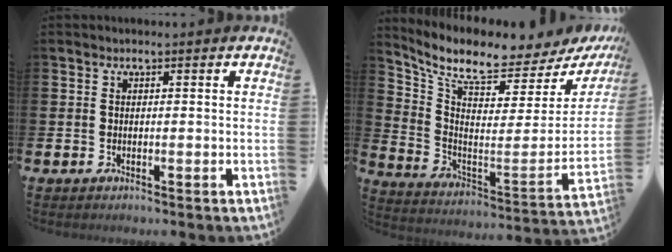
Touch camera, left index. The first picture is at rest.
{"total": 7.5, "force": [6.6, 1.6, 3.1], "torque": [-0.087, -0.071, 0.105]}